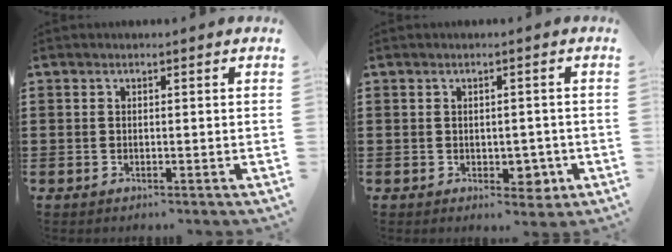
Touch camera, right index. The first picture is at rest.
{"total": 3.3, "force": [-0.9, 2.2, 2.3], "torque": [-0.034, 0.000, -0.017]}